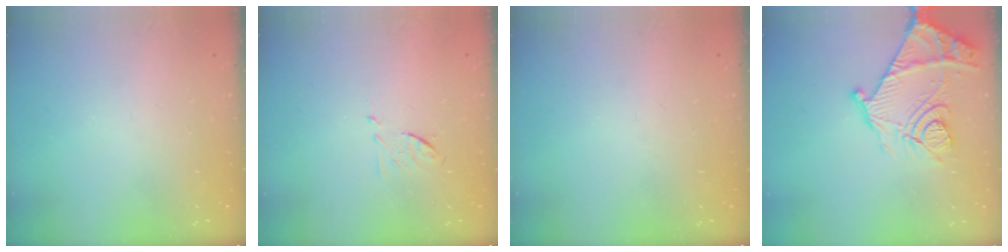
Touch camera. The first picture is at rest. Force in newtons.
{"total": 6.6, "press": 6.5, "slide": 0.9}
{"total": 0.0}
{"total": 17.3, "press": 17.2, "slide": 1.7}